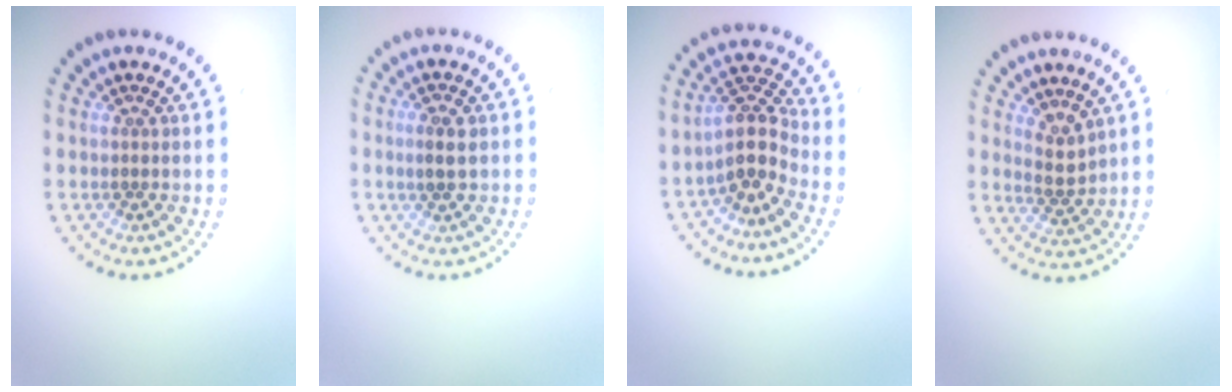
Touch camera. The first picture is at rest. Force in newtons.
{"total": 2.0, "press": 2.0, "slide": 0.3}
{"total": 3.7, "press": 2.8, "slide": 2.4}
{"total": 1.8, "press": 1.4, "slide": 1.0}